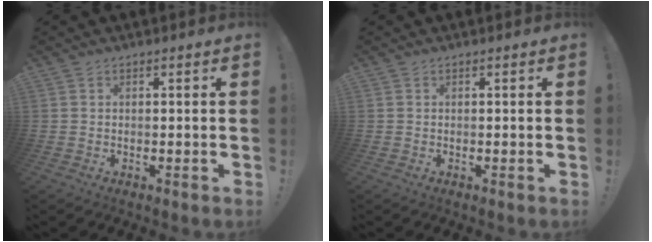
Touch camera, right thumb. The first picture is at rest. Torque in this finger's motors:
{"motor_torque": [-0.02, -0.10, 0.15, -0.06, 0.07]}